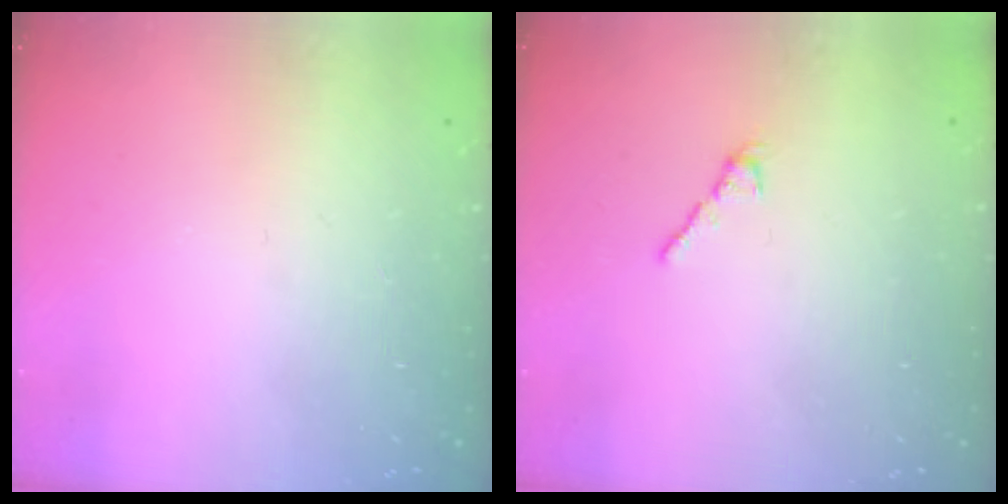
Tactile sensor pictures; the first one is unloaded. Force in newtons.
{"total": 2.2, "press": 2.2, "slide": 0.4}